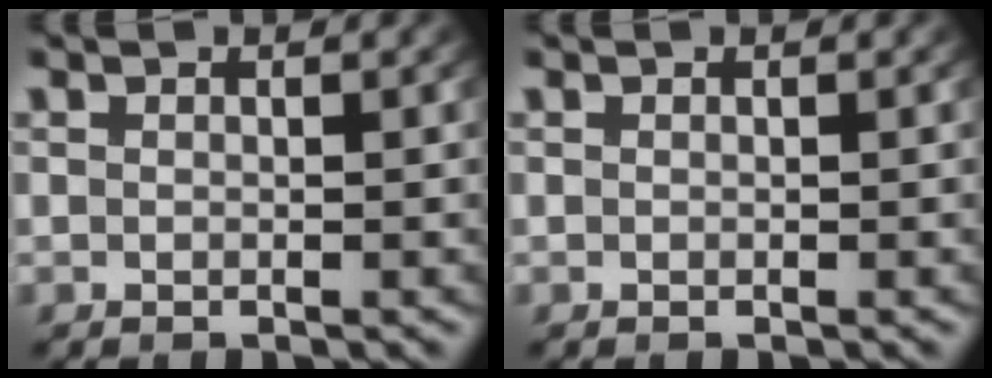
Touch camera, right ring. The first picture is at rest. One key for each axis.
{"total": 0.0}